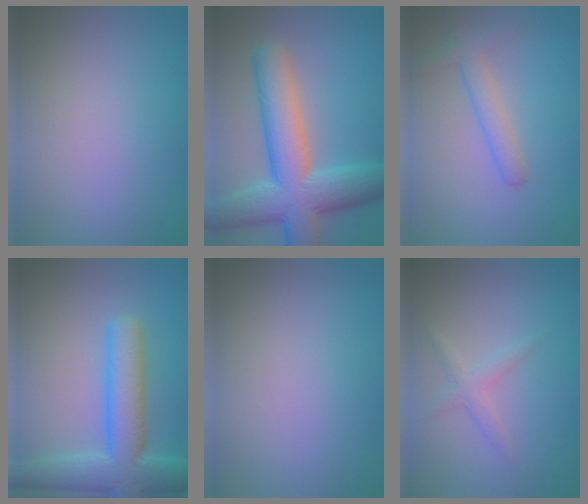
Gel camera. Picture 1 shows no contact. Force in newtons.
{"total": 10.1, "press": 10.1, "slide": 0.5}
{"total": 2.7, "press": 2.7, "slide": 0.1}
{"total": 7.5, "press": 7.5, "slide": 0.2}
{"total": 0.0}
{"total": 1.6, "press": 1.6, "slide": 0.0}